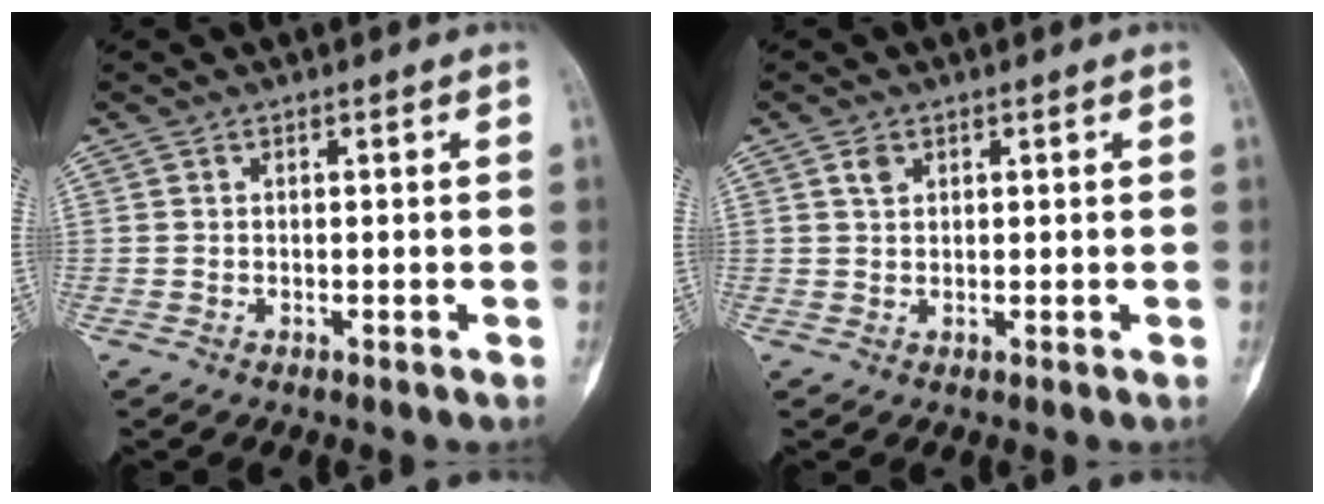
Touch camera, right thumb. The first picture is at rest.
{"total": 1.7, "force": [0.9, 1.1, 1.0], "torque": [-0.013, -0.001, 0.018]}